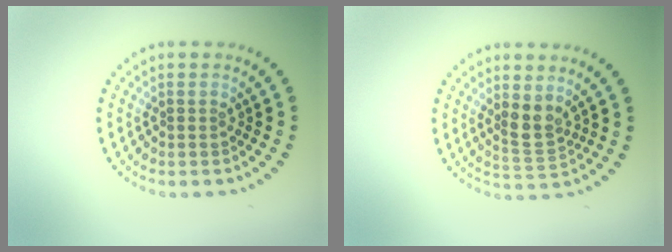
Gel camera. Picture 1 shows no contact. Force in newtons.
{"total": 2.5, "press": 2.1, "slide": 1.4}